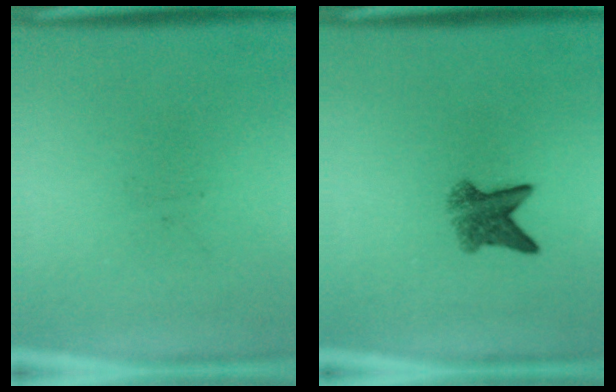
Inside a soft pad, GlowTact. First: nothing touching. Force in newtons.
{"total": 4.2}